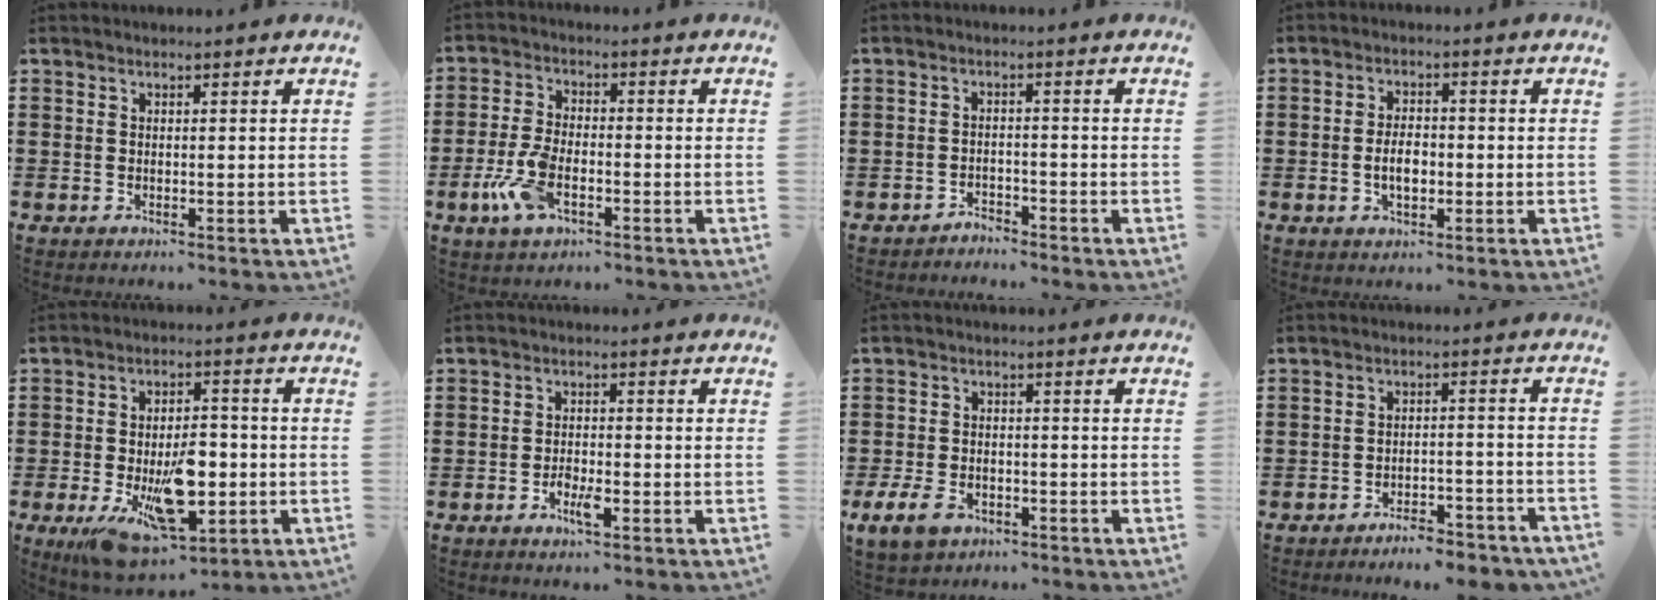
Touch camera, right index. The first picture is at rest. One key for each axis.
{"total": 7.0, "fx": -2.8, "fy": 3.2, "fz": 5.6, "tx": -0.142, "ty": -0.009, "tz": -0.058}
{"total": 2.2, "fx": -2.2, "fy": 0.2, "fz": -0.3, "tx": -0.003, "ty": 0.004, "tz": -0.049}
{"total": 4.2, "fx": -0.7, "fy": 2.1, "fz": 3.5, "tx": -0.065, "ty": 0.000, "tz": -0.017}
{"total": 13.5, "fx": -3.8, "fy": 6.8, "fz": 11.0, "tx": -0.187, "ty": -0.002, "tz": -0.056}
{"total": 3.1, "fx": -1.6, "fy": 1.1, "fz": 2.5, "tx": -0.049, "ty": 0.001, "tz": -0.030}
{"total": 4.3, "fx": -2.7, "fy": 2.5, "fz": 2.3, "tx": -0.067, "ty": 0.002, "tz": -0.058}
{"total": 4.5, "fx": -4.3, "fy": 0.2, "fz": 1.0, "tx": -0.019, "ty": 0.003, "tz": -0.087}